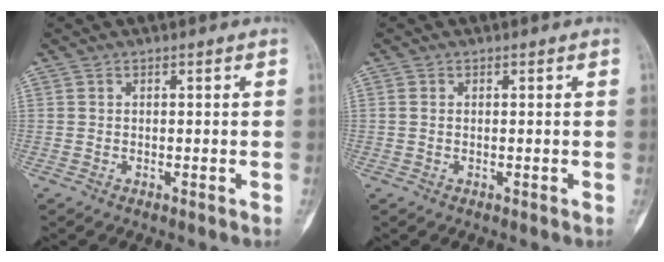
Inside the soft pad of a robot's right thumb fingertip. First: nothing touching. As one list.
[{"total": 0.6, "force": [-0.1, 0.4, 0.5], "torque": [-0.012, -0.001, -0.002]}]